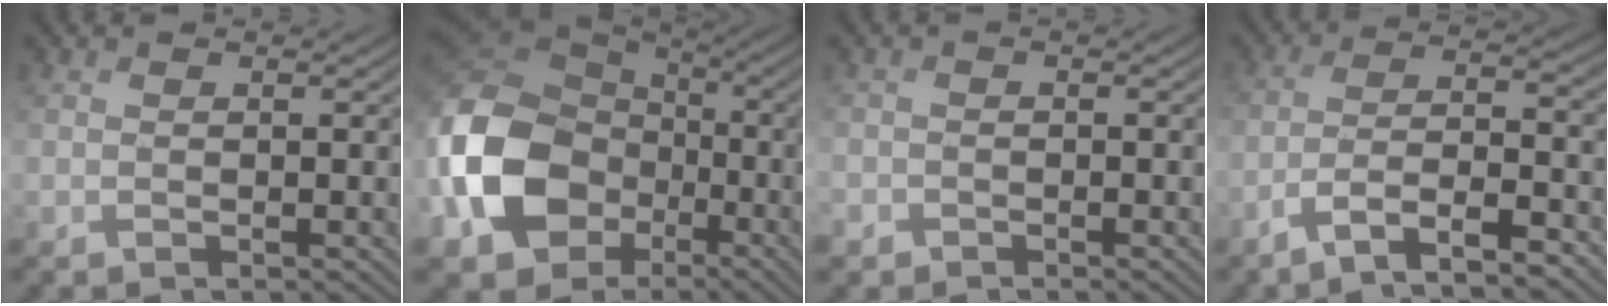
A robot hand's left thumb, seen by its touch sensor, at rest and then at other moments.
{"total": 18.1, "force": [-4.1, 13.7, 11.1], "torque": [-0.300, -0.030, -0.082]}
{"total": 1.7, "force": [-0.9, 1.5, 0.0], "torque": [0.002, -0.006, -0.024]}
{"total": 8.1, "force": [-5.5, 1.3, 5.8], "torque": [-0.095, 0.016, -0.101]}